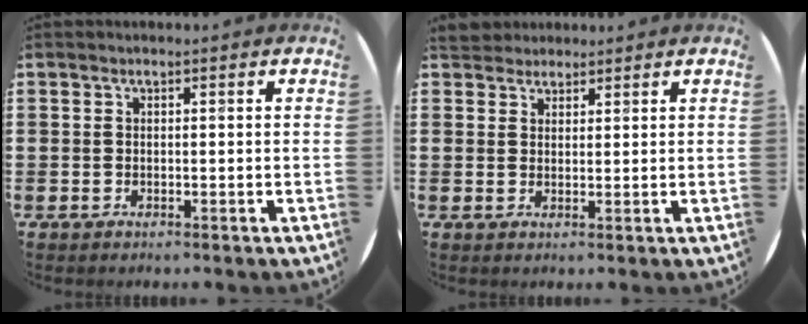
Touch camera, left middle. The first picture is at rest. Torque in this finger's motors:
{"motor_torque": [0.33, -0.31, 0.01, 0.00]}